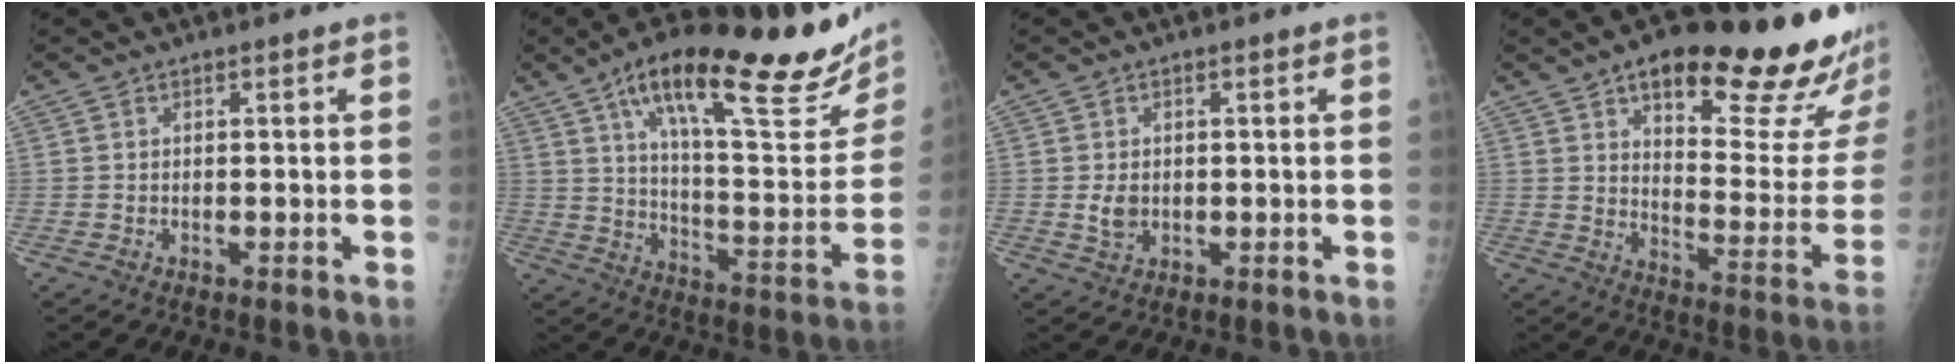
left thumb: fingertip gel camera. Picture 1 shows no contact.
{"total": 29.4, "force": [17.8, 7.7, 22.1], "torque": [-0.295, -0.048, 0.276]}
{"total": 3.1, "force": [-0.1, 2.3, 2.1], "torque": [-0.032, -0.003, 0.004]}
{"total": 27.3, "force": [16.7, 8.2, 19.9], "torque": [-0.229, -0.067, 0.233]}